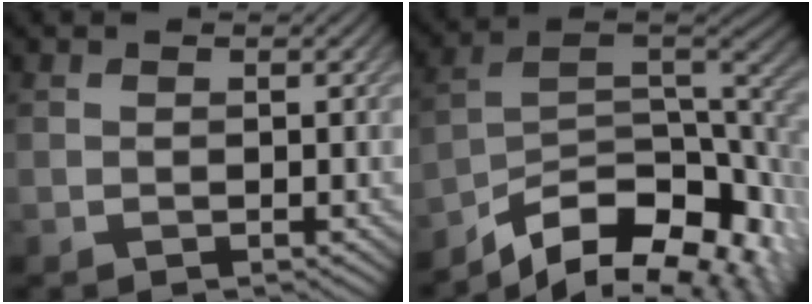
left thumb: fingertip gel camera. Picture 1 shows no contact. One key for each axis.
{"total": 14.0, "fx": -9.7, "fy": 5.4, "fz": 8.6, "tx": -0.173, "ty": -0.024, "tz": -0.143}